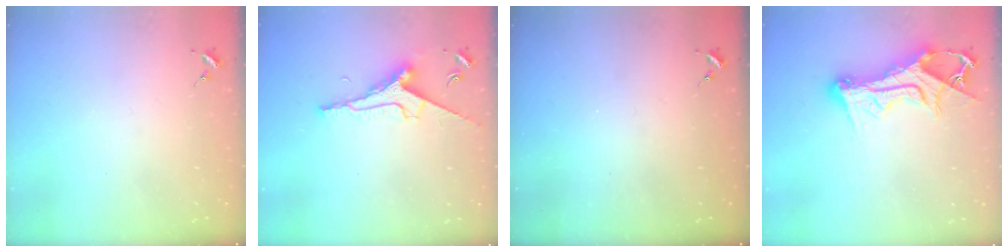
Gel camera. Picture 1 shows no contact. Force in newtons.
{"total": 9.5, "press": 9.5, "slide": 0.9}
{"total": 0.0}
{"total": 14.7, "press": 14.6, "slide": 1.7}